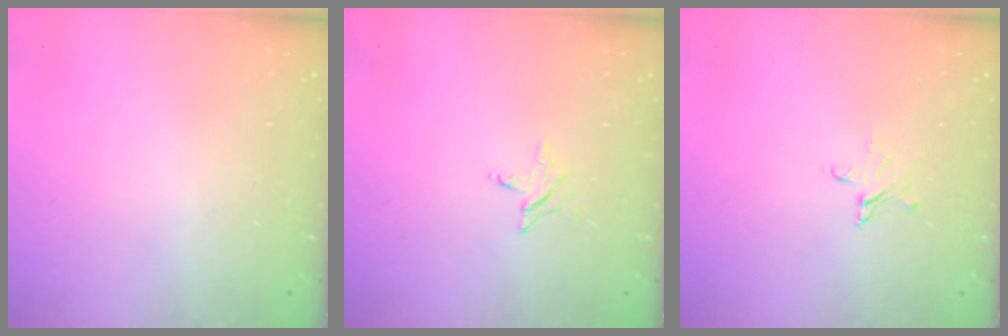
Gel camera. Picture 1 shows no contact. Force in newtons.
{"total": 2.4, "press": 2.4, "slide": 0.2}
{"total": 2.9, "press": 2.9, "slide": 0.3}